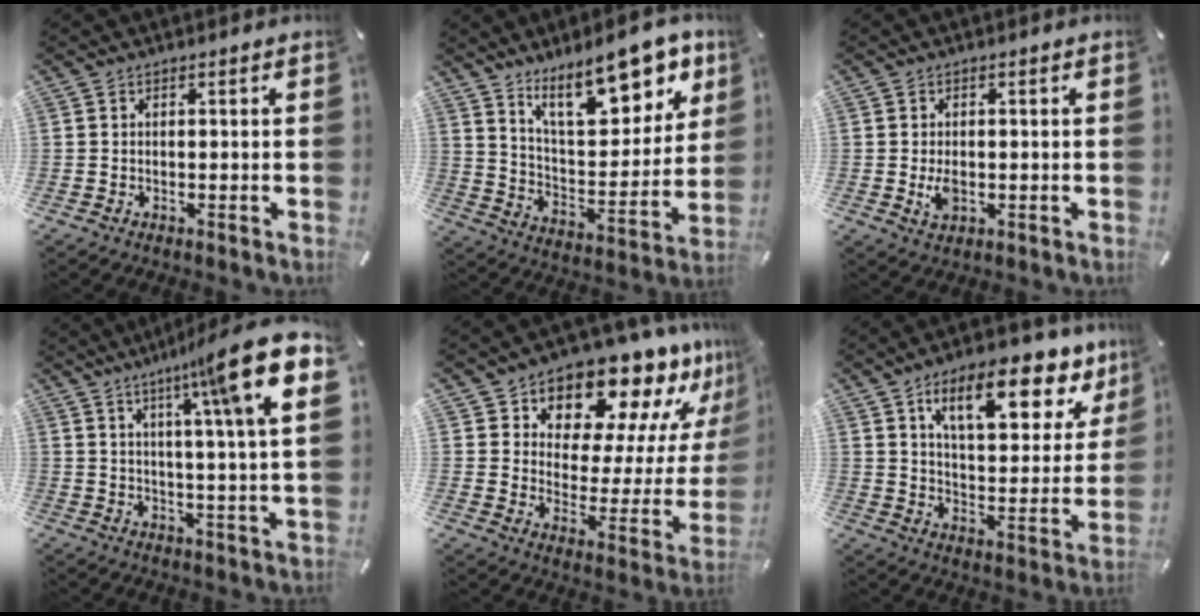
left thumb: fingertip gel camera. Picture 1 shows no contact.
{"total": 20.1, "force": [13.9, 8.1, 12.0], "torque": [-0.181, -0.084, 0.233]}
{"total": 3.5, "force": [-0.3, 2.2, 2.7], "torque": [-0.057, -0.006, -0.009]}
{"total": 17.2, "force": [8.4, 2.0, 14.8], "torque": [-0.230, -0.040, 0.119]}
{"total": 15.8, "force": [13.8, 6.3, 4.5], "torque": [-0.066, -0.131, 0.231]}
{"total": 18.2, "force": [10.9, 7.9, 12.1], "torque": [-0.169, -0.059, 0.175]}